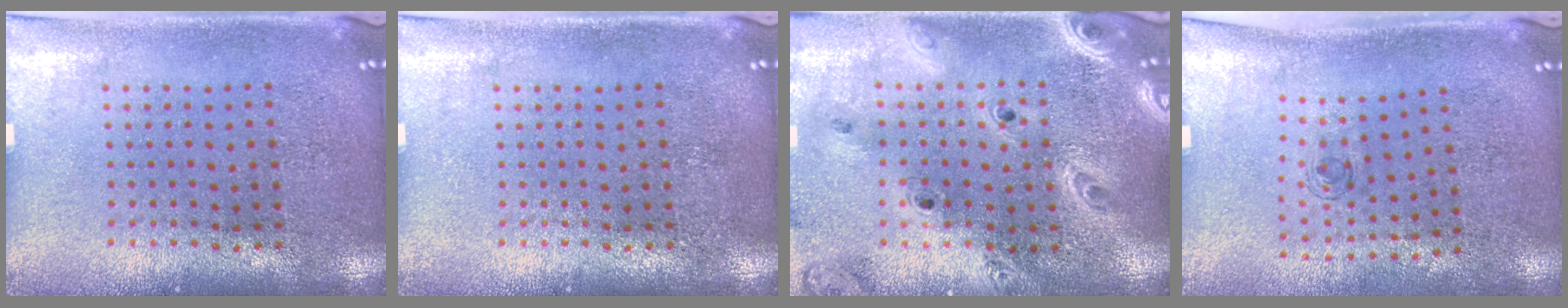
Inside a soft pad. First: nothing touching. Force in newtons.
{"total": 0.0}
{"total": 3.0, "press": 2.5, "slide": 1.6}
{"total": 0.6, "press": 0.2, "slide": 0.6}